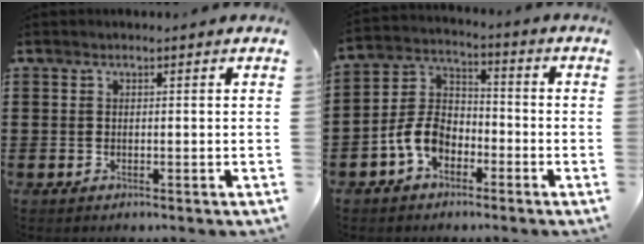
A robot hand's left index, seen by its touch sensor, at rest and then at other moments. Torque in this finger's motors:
{"motor_torque": [0.69, 0.27, 0.39, 0.14]}